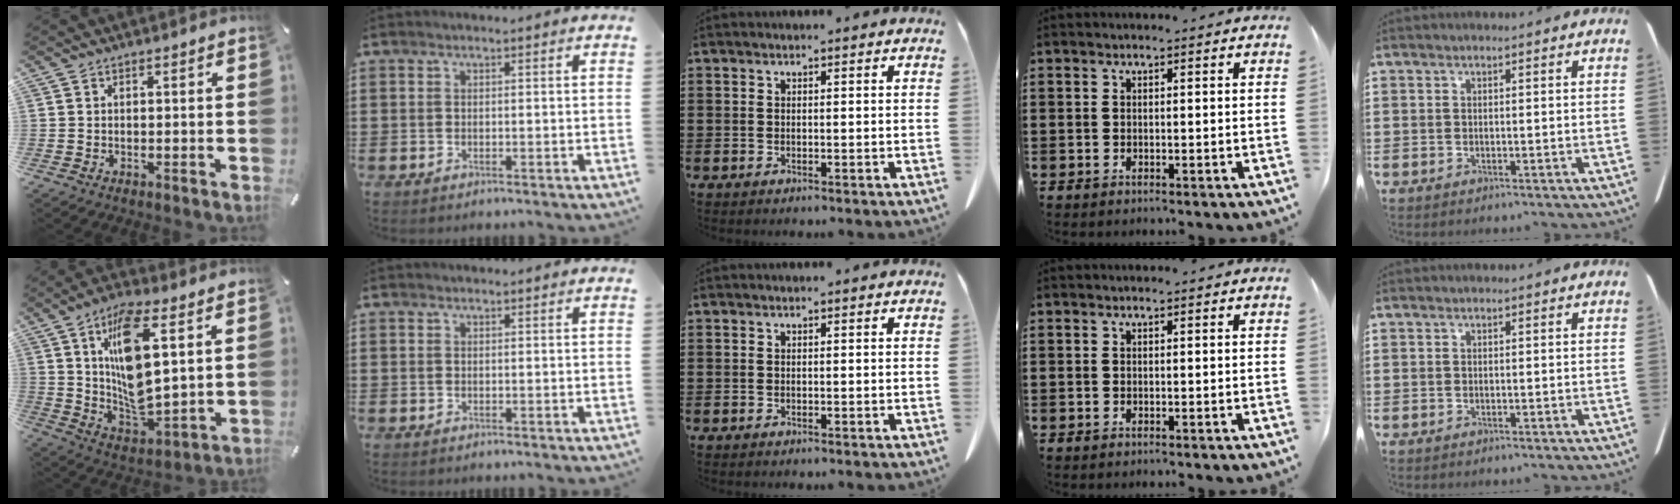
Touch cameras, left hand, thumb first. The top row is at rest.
{"thumb": {"total": 15.7, "force": [6.2, 6.5, 12.9], "torque": [-0.257, -0.029, 0.101]}}